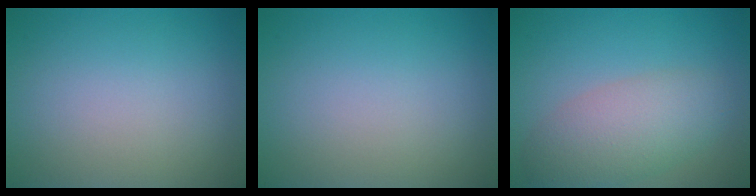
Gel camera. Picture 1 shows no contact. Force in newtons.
{"total": 0.0}
{"total": 4.9, "press": 4.9, "slide": 0.3}